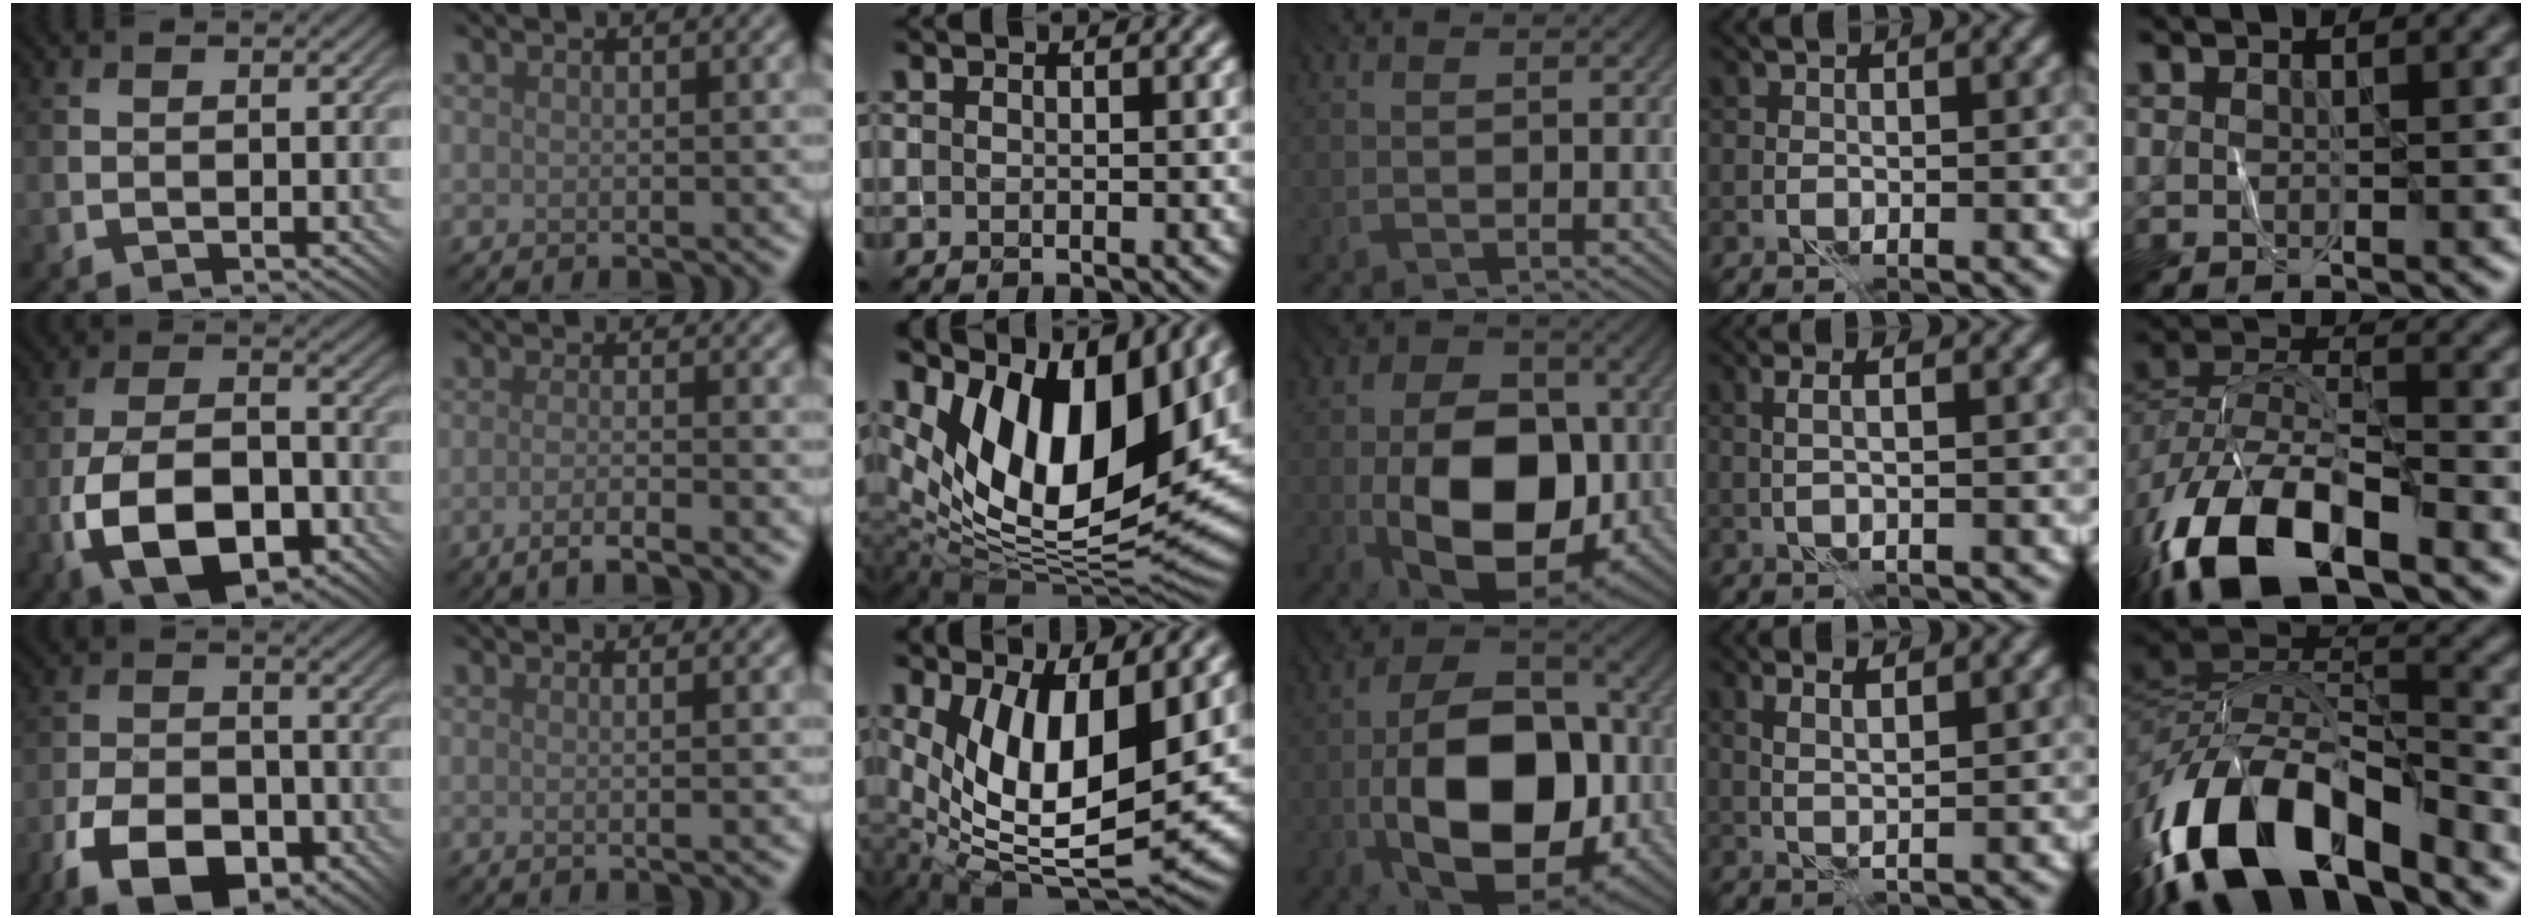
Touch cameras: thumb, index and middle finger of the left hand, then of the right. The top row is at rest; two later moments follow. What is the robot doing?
{"motion": "fold", "object": "shorts"}